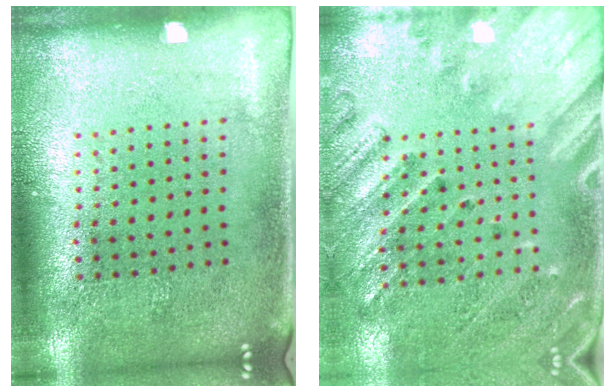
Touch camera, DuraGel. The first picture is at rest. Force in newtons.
{"total": 2.4, "press": 2.0, "slide": 1.4}